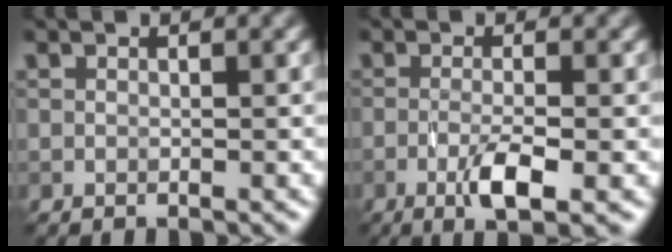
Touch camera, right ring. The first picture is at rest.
{"total": 3.6, "force": [-1.2, 0.7, 3.3], "torque": [-0.064, -0.003, -0.024]}